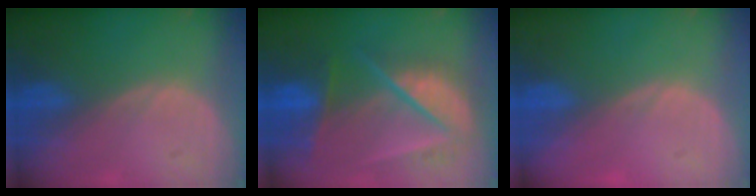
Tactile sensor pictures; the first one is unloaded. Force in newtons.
{"total": 9.8, "press": 8.3, "slide": 5.2}
{"total": 0.5, "press": 0.0, "slide": 0.5}